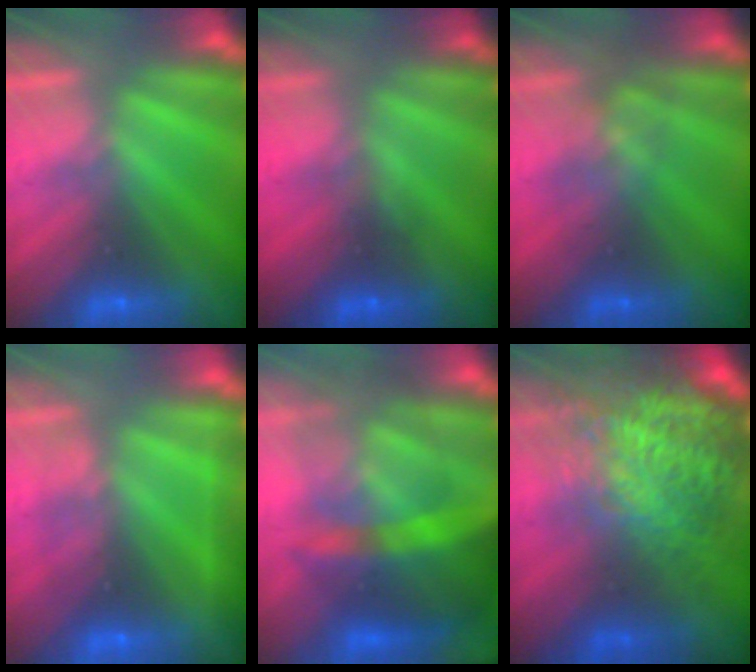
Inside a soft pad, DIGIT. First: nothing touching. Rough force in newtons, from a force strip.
{"total": 1.2}
{"total": 2.3}
{"total": 2.2}
{"total": 9.1}
{"total": 10.7}